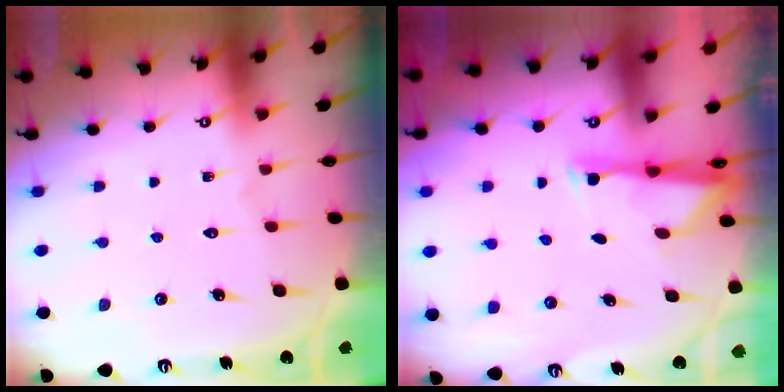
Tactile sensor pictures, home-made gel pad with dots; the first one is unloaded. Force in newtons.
{"total": 2.7, "press": 2.7, "slide": 0.5}